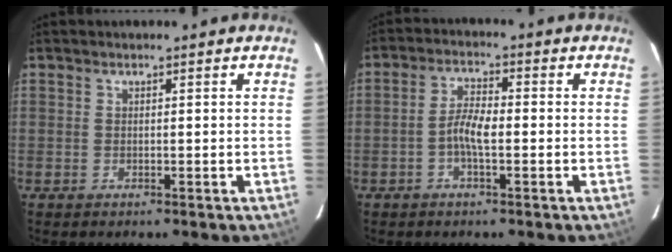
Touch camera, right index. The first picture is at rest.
{"total": 4.4, "force": [-1.3, 1.2, 4.0], "torque": [-0.084, 0.010, -0.027]}